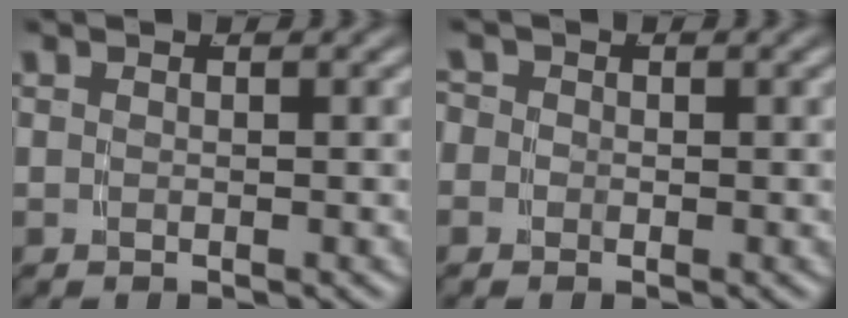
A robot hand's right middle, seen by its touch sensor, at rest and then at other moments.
{"total": 2.5, "force": [-0.3, 2.4, 0.6], "torque": [-0.017, -0.003, -0.016]}